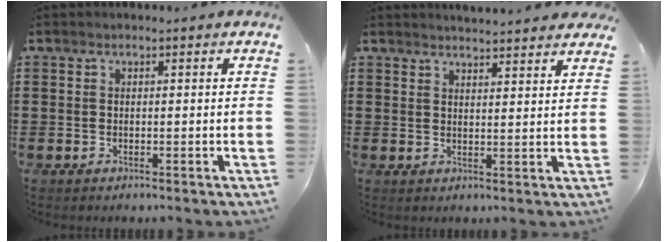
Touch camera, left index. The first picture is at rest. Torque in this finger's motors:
{"motor_torque": [0.42, -0.29, 0.23, 0.05]}